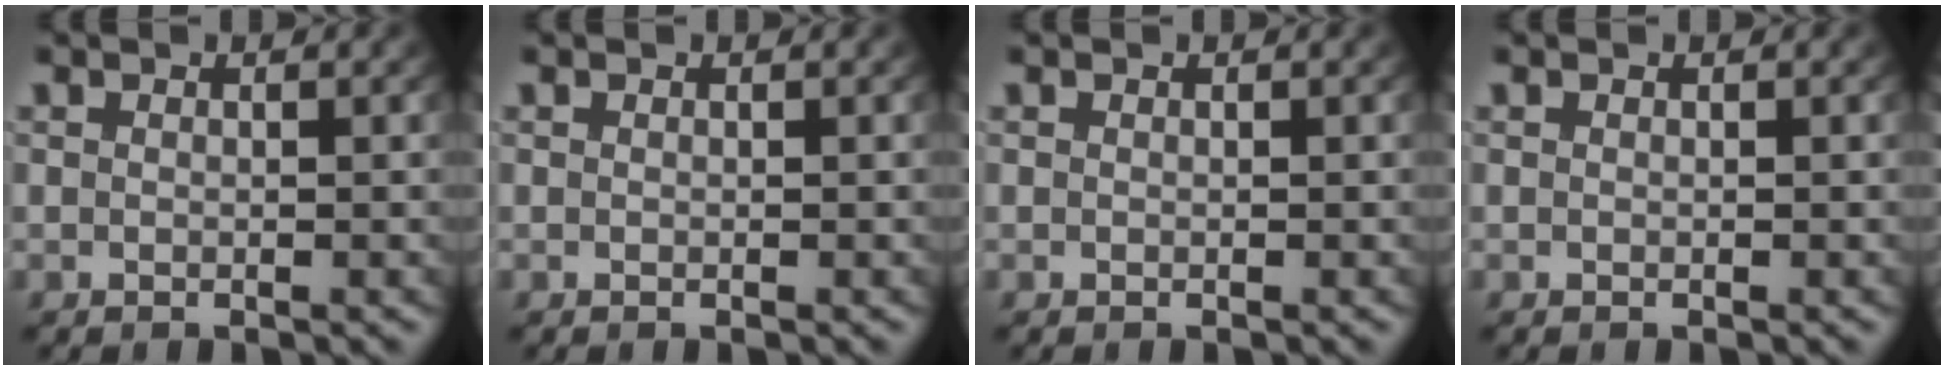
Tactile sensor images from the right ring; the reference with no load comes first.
{"total": 0.0}
{"total": 0.0}
{"total": 0.0}